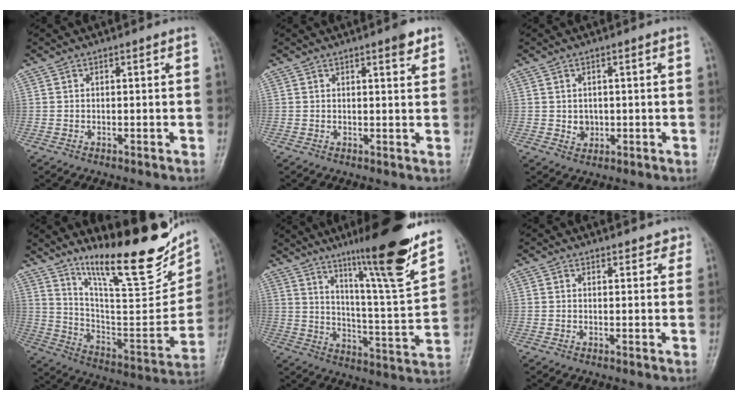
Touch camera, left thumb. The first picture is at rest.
{"total": 2.8, "force": [1.9, 0.7, 1.9], "torque": [-0.020, -0.010, 0.022]}
{"total": 2.3, "force": [0.1, 2.0, 1.0], "torque": [-0.008, 0.000, 0.007]}
{"total": 25.6, "force": [17.4, 6.5, 17.6], "torque": [-0.225, -0.091, 0.287]}
{"total": 19.2, "force": [13.5, 1.3, 13.6], "torque": [-0.177, -0.081, 0.214]}
{"total": 2.9, "force": [2.5, 1.4, 0.6], "torque": [0.021, -0.009, 0.021]}